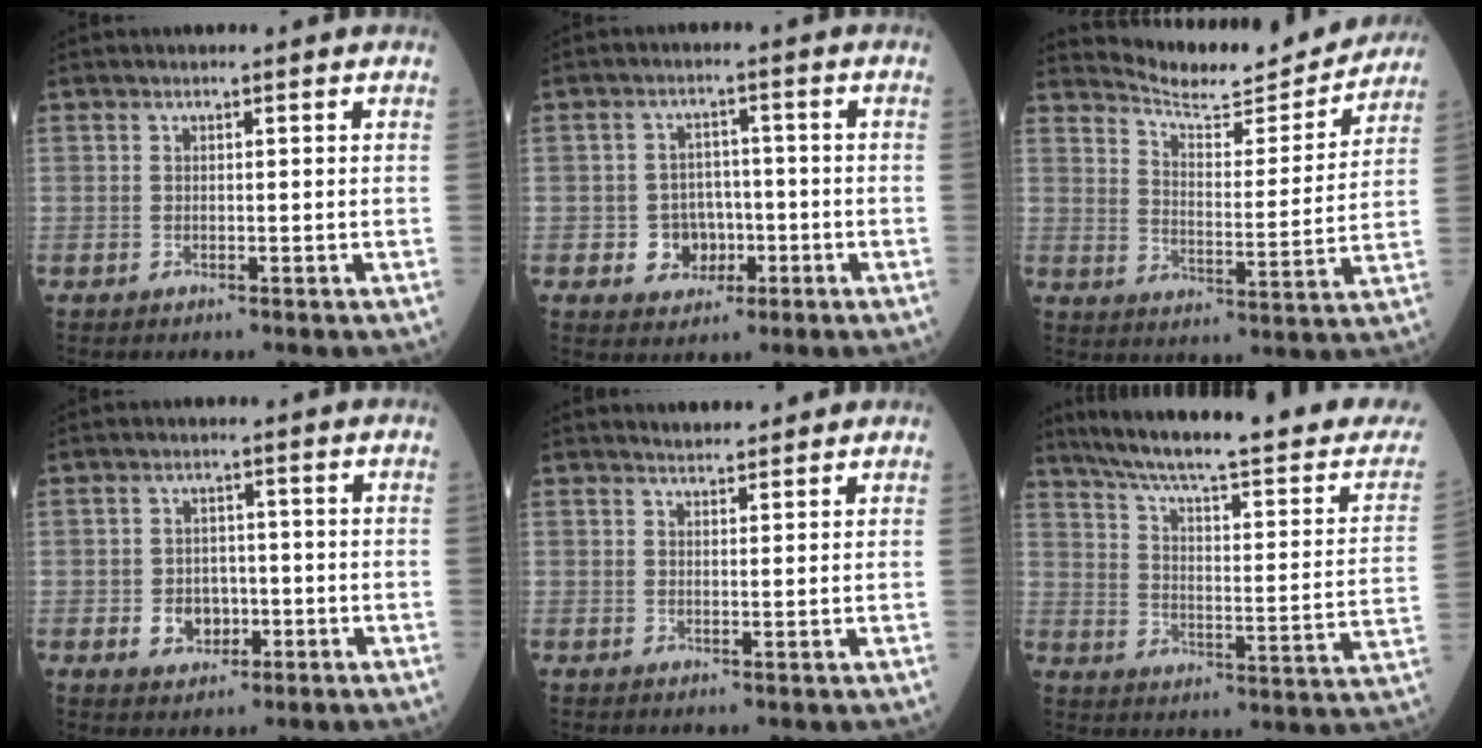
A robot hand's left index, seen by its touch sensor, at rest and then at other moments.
{"total": 5.0, "force": [-1.6, 4.5, 1.7], "torque": [-0.028, 0.008, -0.020]}
{"total": 13.4, "force": [13.1, 1.7, 2.3], "torque": [-0.040, -0.017, 0.186]}
{"total": 4.3, "force": [-1.3, 3.5, 2.3], "torque": [-0.038, 0.005, -0.015]}
{"total": 2.9, "force": [2.7, 0.8, 0.6], "torque": [-0.012, 0.013, 0.042]}
{"total": 25.8, "force": [22.3, 2.3, 12.8], "torque": [-0.194, -0.050, 0.295]}